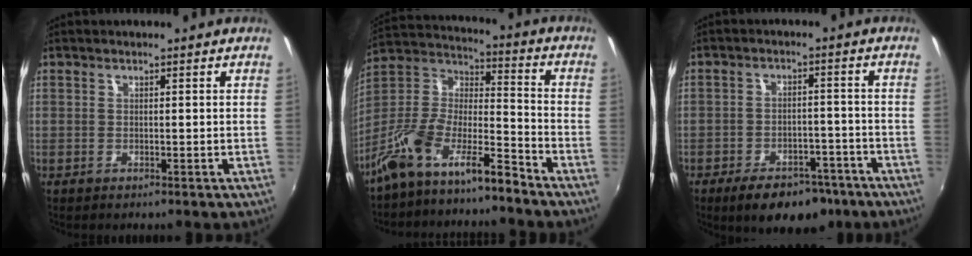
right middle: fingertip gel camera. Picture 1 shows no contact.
{"total": 12.6, "force": [-9.7, 2.6, 7.6], "torque": [-0.160, 0.003, -0.189]}
{"total": 11.4, "force": [-8.0, 5.8, 5.7], "torque": [-0.112, 0.006, -0.106]}